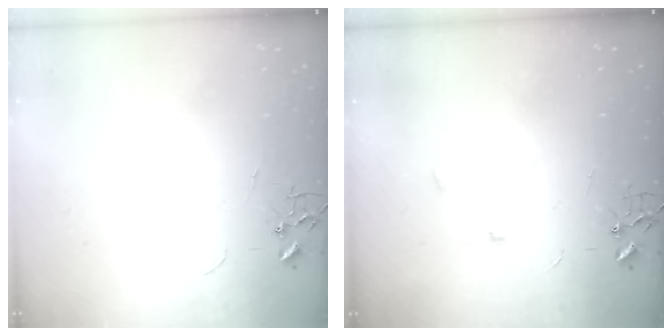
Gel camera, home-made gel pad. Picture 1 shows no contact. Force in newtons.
{"total": 5.0, "press": 4.9, "slide": 1.3}